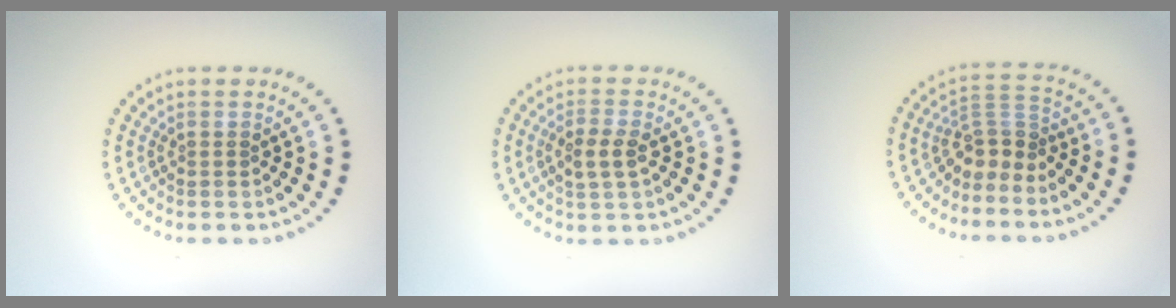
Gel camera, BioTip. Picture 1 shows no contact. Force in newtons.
{"total": 2.5, "press": 2.5, "slide": 0.6}
{"total": 3.0, "press": 2.2, "slide": 2.0}